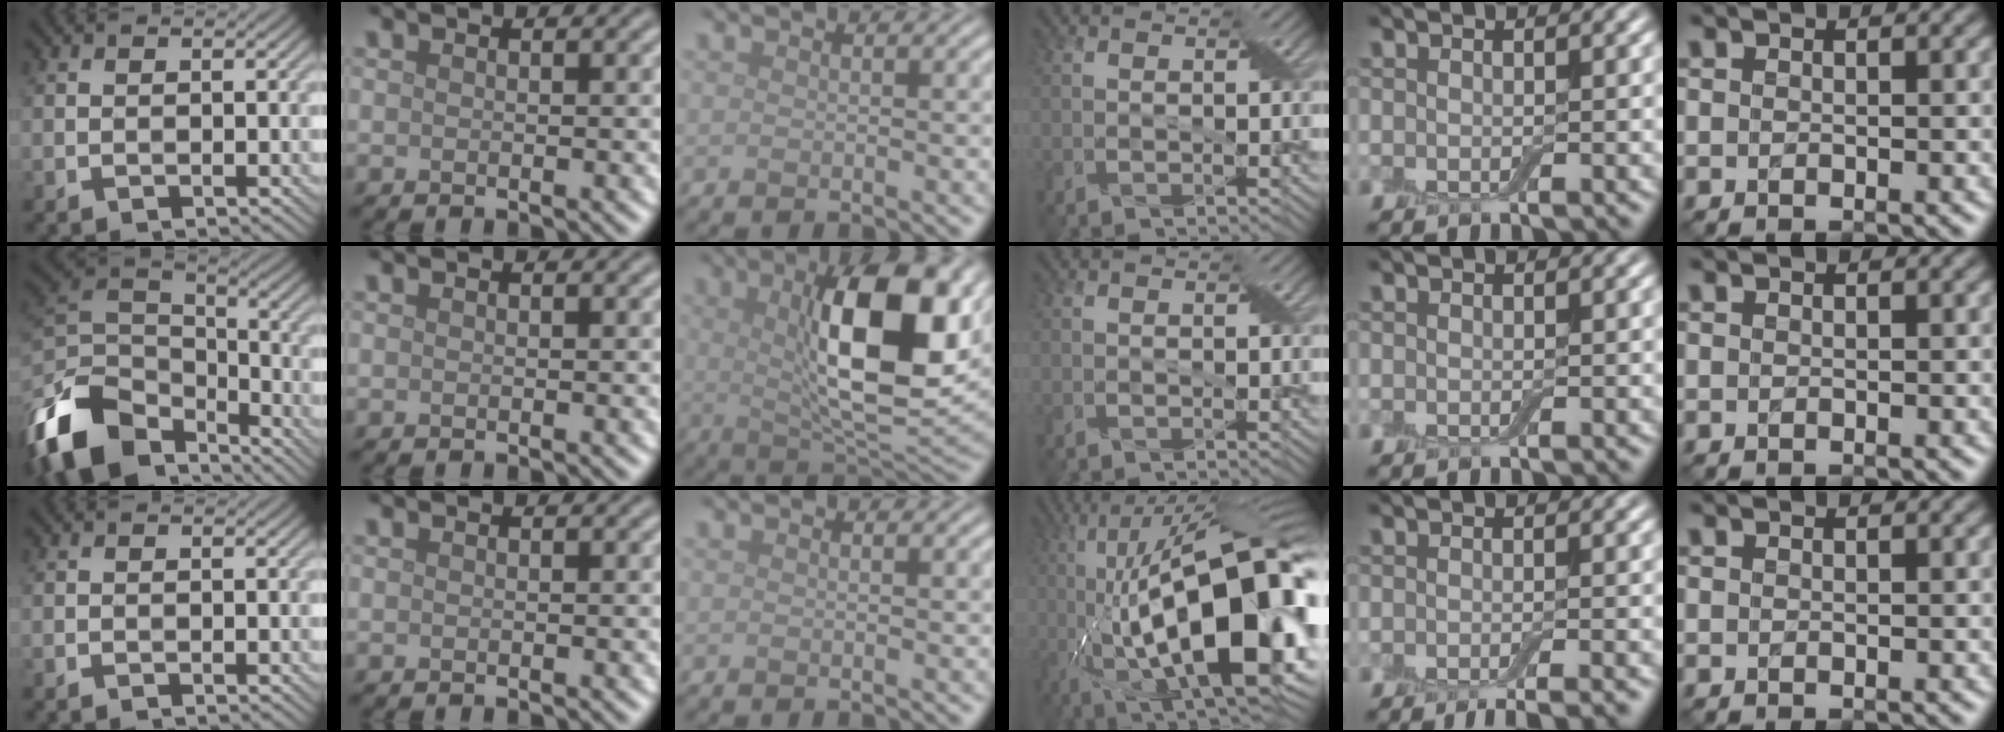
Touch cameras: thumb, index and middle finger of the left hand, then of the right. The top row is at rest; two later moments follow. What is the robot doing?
{"motion": "open", "object": "airpods case & airpods"}